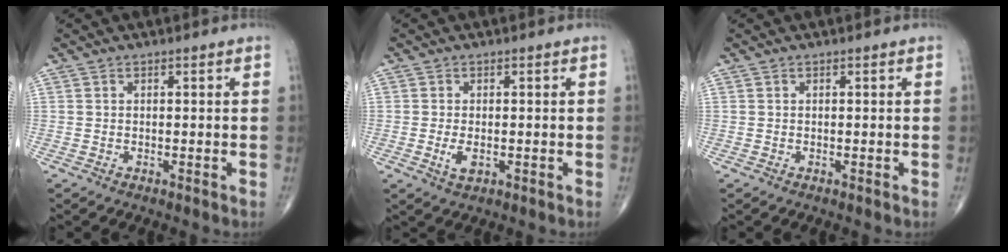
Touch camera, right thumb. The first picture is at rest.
{"total": 2.7, "force": [-0.6, 1.4, 2.3], "torque": [-0.045, -0.006, -0.009]}
{"total": 0.0}